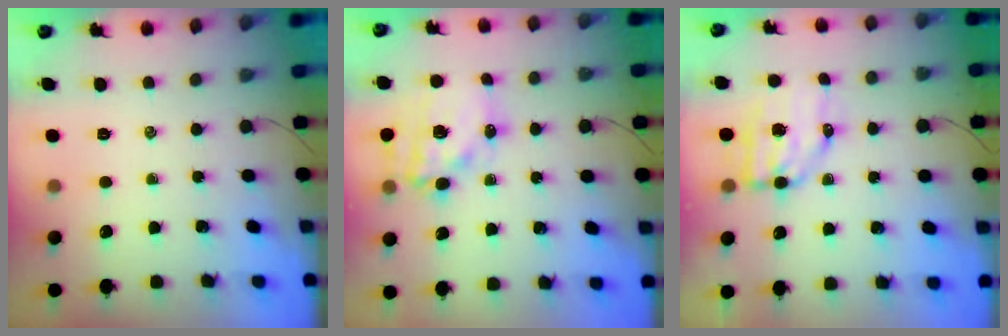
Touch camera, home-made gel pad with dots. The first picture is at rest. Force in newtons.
{"total": 15.6, "press": 15.2, "slide": 3.4}
{"total": 6.9, "press": 6.7, "slide": 1.6}